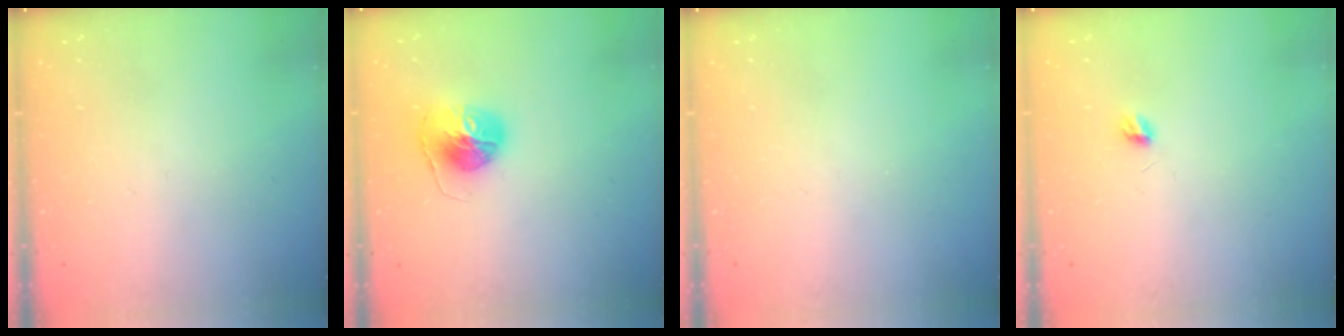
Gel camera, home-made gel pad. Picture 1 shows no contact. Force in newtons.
{"total": 10.1, "press": 10.1, "slide": 0.2}
{"total": 0.0}
{"total": 3.9, "press": 3.9, "slide": 0.3}